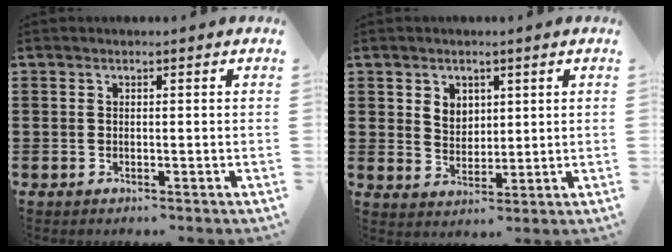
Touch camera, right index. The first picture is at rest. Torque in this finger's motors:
{"motor_torque": [0.09, 0.09, 0.11, 0.06]}